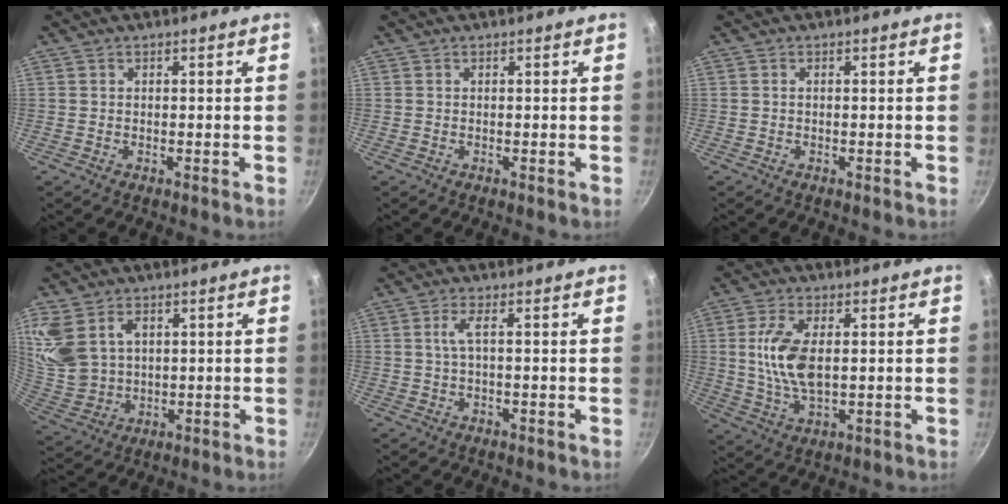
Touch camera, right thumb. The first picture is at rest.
{"total": 0.0}
{"total": 0.0}
{"total": 14.6, "force": [4.6, 10.5, 9.1], "torque": [-0.215, -0.002, 0.110]}
{"total": 2.2, "force": [0.2, 0.4, 2.2], "torque": [-0.061, 0.007, 0.007]}
{"total": 10.2, "force": [1.1, 5.0, 8.8], "torque": [-0.187, -0.007, 0.026]}